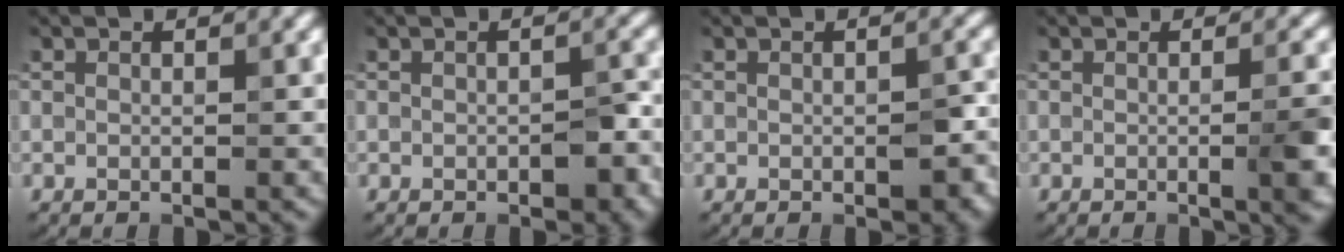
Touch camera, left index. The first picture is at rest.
{"total": 2.3, "force": [-0.8, 1.2, 1.8], "torque": [-0.025, -0.002, -0.007]}
{"total": 2.7, "force": [-0.6, 1.3, 2.3], "torque": [-0.029, -0.003, -0.003]}
{"total": 3.8, "force": [-0.4, 0.9, 3.7], "torque": [-0.043, -0.002, -0.007]}